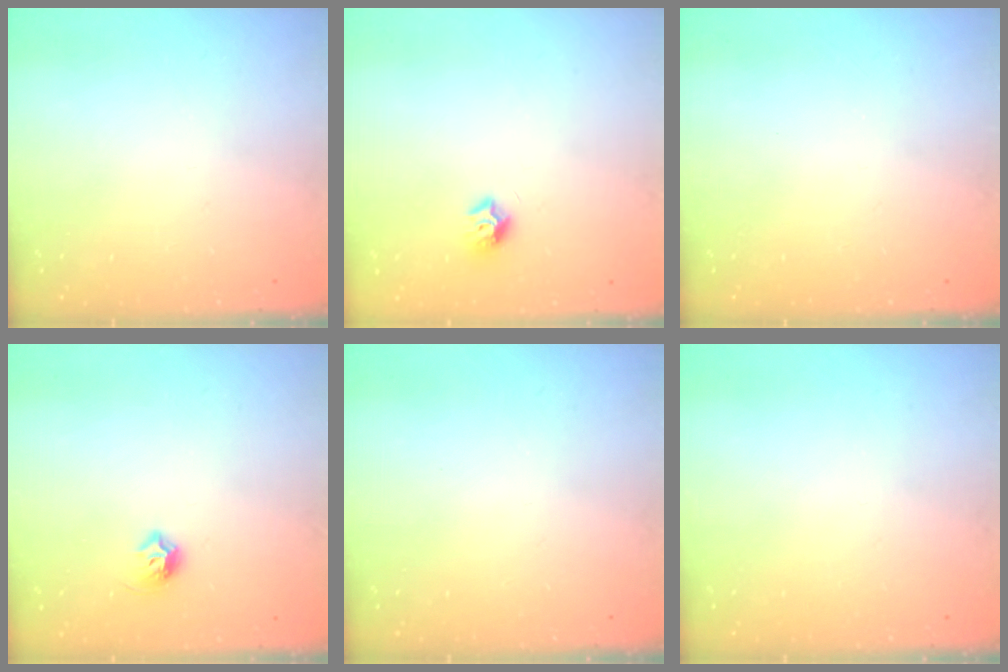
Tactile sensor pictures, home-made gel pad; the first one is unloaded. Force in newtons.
{"total": 7.6, "press": 7.6, "slide": 0.7}
{"total": 0.0}
{"total": 6.0, "press": 5.9, "slide": 1.1}
{"total": 0.0}
{"total": 0.0}